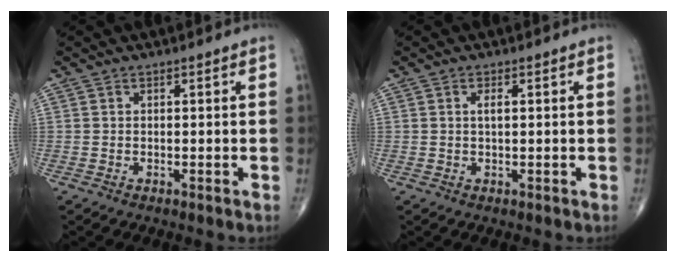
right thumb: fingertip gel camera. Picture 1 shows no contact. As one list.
[{"total": 1.5, "force": [0.3, 0.5, 1.3], "torque": [-0.022, 0.000, 0.005]}]